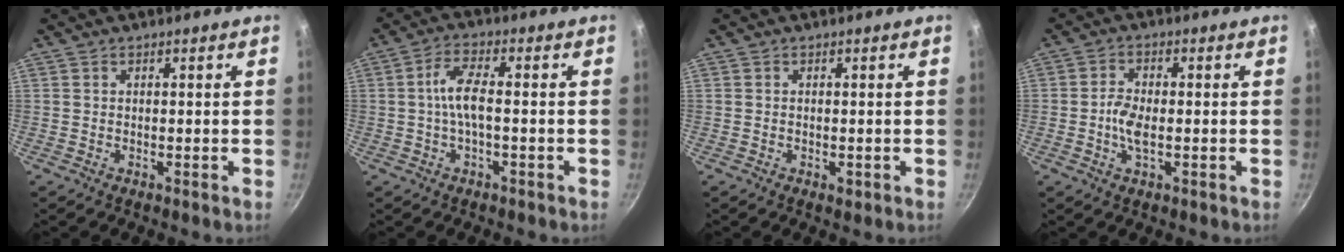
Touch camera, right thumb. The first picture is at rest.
{"total": 5.5, "force": [-0.7, 1.9, 5.1], "torque": [-0.113, 0.020, -0.019]}
{"total": 1.1, "force": [-0.3, 0.7, 0.8], "torque": [-0.011, -0.001, -0.005]}
{"total": 4.7, "force": [-0.8, 2.1, 4.1], "torque": [-0.088, 0.006, -0.022]}